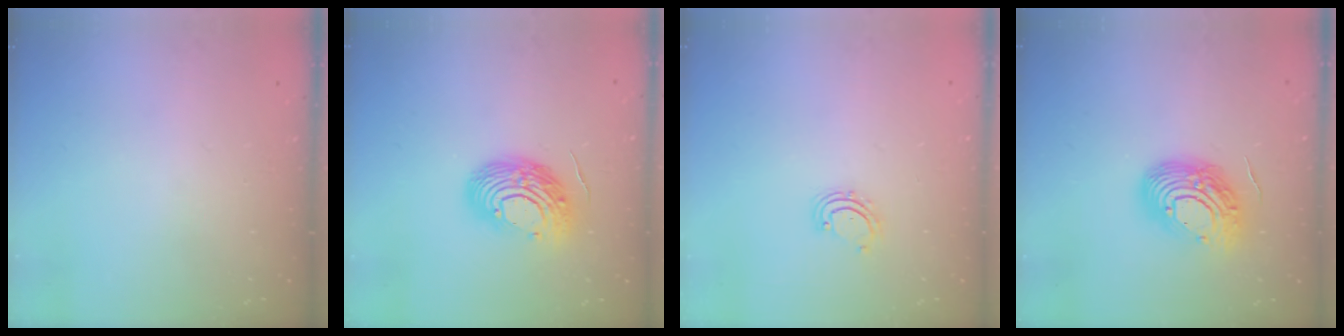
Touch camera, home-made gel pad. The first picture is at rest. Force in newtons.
{"total": 13.7, "press": 13.7, "slide": 1.6}
{"total": 2.9, "press": 2.9, "slide": 0.4}
{"total": 14.5, "press": 14.5, "slide": 1.5}